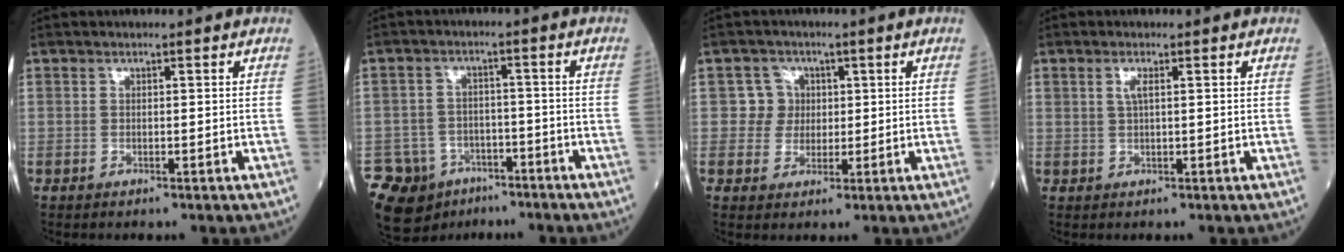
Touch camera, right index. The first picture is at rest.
{"total": 11.9, "force": [-7.3, 9.0, 2.5], "torque": [-0.070, 0.027, -0.098]}
{"total": 3.9, "force": [0.8, 3.8, 0.0], "torque": [0.009, 0.010, 0.015]}
{"total": 1.6, "force": [0.6, 0.3, 1.5], "torque": [-0.033, 0.002, 0.012]}